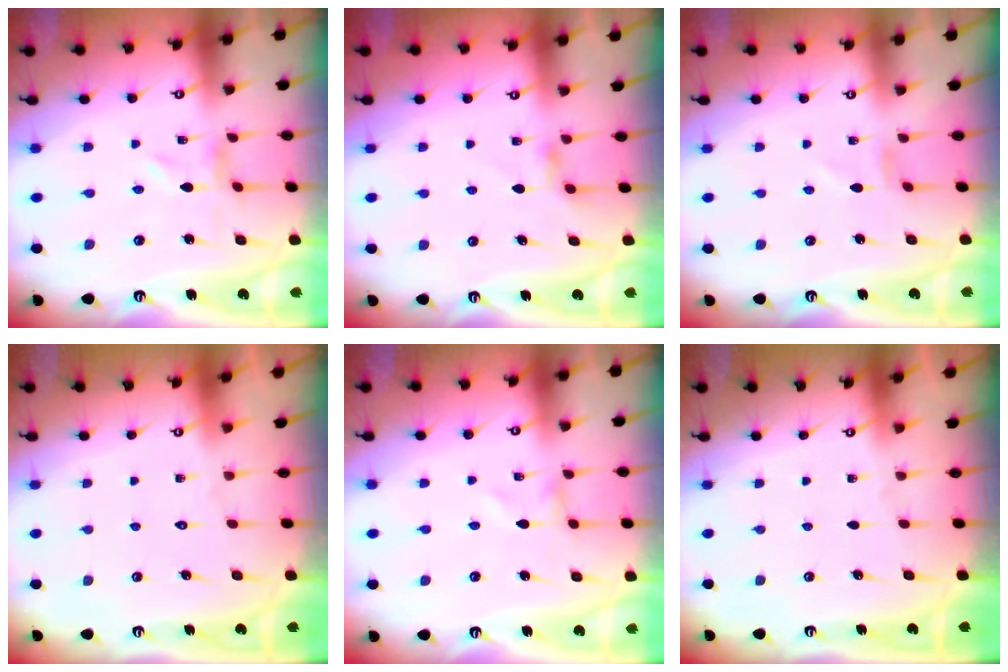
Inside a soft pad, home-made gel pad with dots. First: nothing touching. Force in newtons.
{"total": 3.1, "press": 3.1, "slide": 0.6}
{"total": 1.1, "press": 1.0, "slide": 0.3}
{"total": 1.5, "press": 1.5, "slide": 0.1}
{"total": 0.0}
{"total": 0.0}